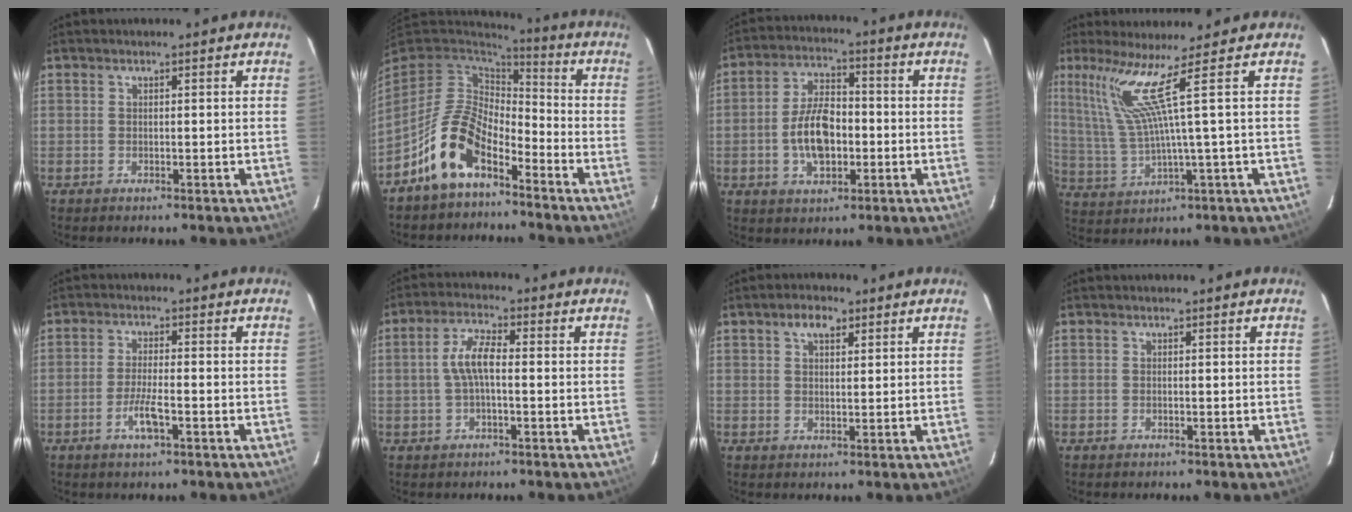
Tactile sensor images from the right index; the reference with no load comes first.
{"total": 12.8, "force": [-7.5, 6.7, 8.0], "torque": [-0.166, 0.010, -0.141]}
{"total": 10.2, "force": [-2.0, 5.8, 8.1], "torque": [-0.156, 0.014, -0.029]}
{"total": 7.0, "force": [3.9, -2.5, 5.2], "torque": [-0.105, -0.003, 0.101]}
{"total": 4.3, "force": [-2.4, 1.5, 3.2], "torque": [-0.068, 0.000, -0.042]}
{"total": 5.5, "force": [-0.3, 1.8, 5.2], "torque": [-0.108, 0.013, -0.007]}
{"total": 3.8, "force": [2.1, 2.1, 2.4], "torque": [-0.040, 0.012, 0.036]}
{"total": 0.0}